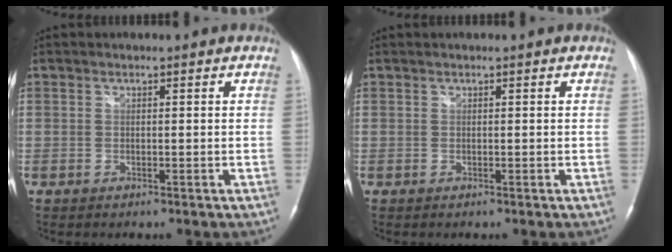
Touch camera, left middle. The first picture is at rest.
{"total": 0.0}